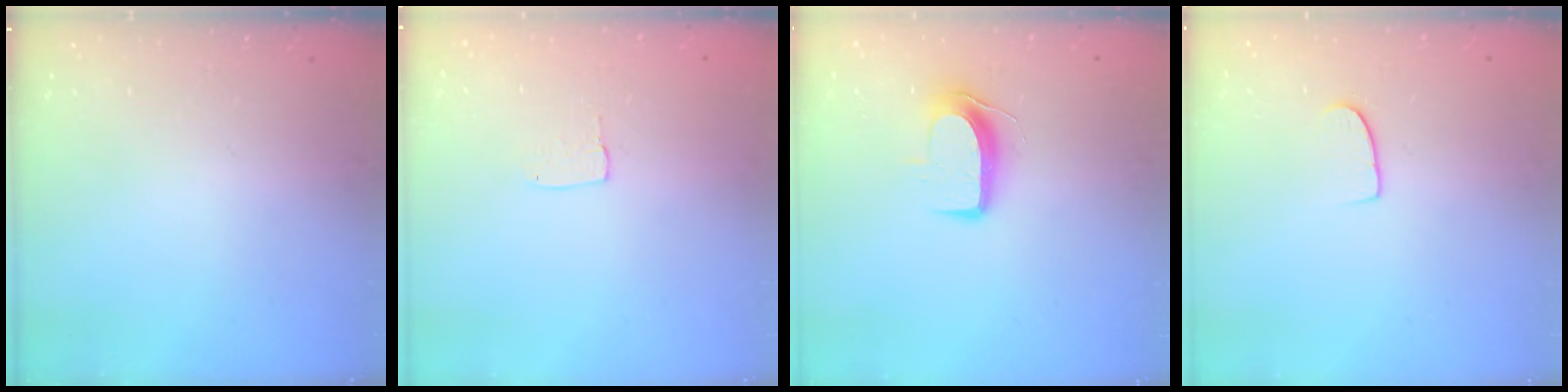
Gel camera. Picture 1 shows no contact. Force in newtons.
{"total": 3.5, "press": 3.5, "slide": 0.1}
{"total": 9.1, "press": 9.0, "slide": 1.1}
{"total": 6.5, "press": 6.5, "slide": 0.5}